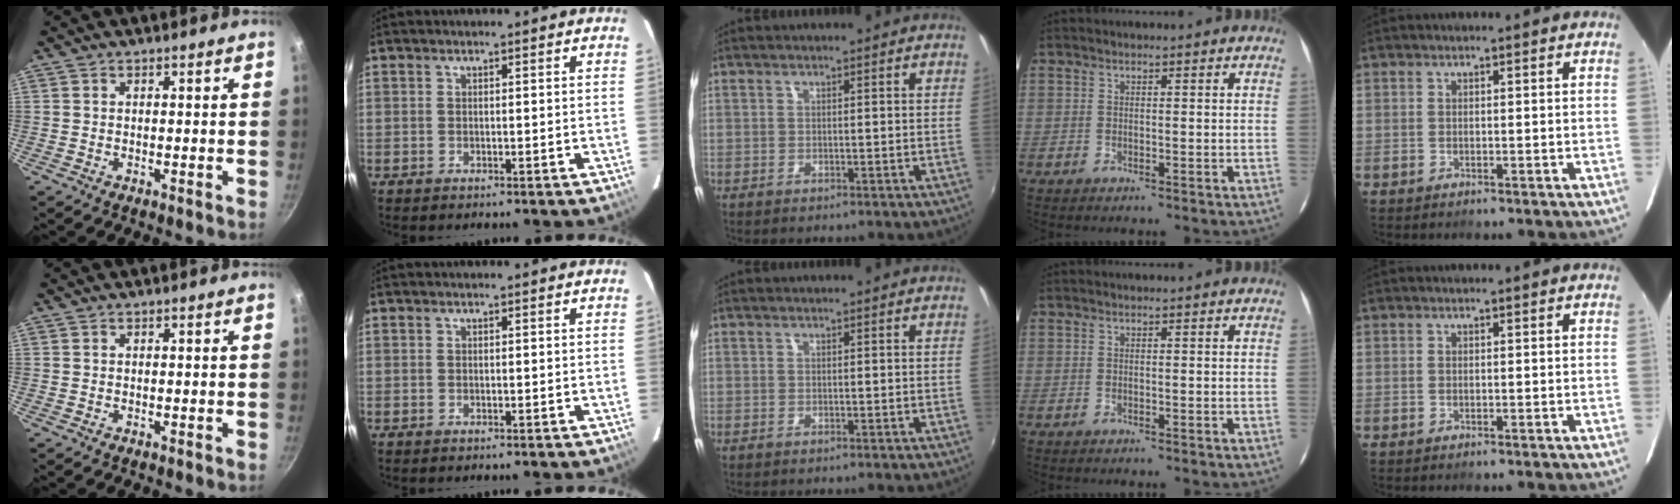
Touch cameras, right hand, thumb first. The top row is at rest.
{}